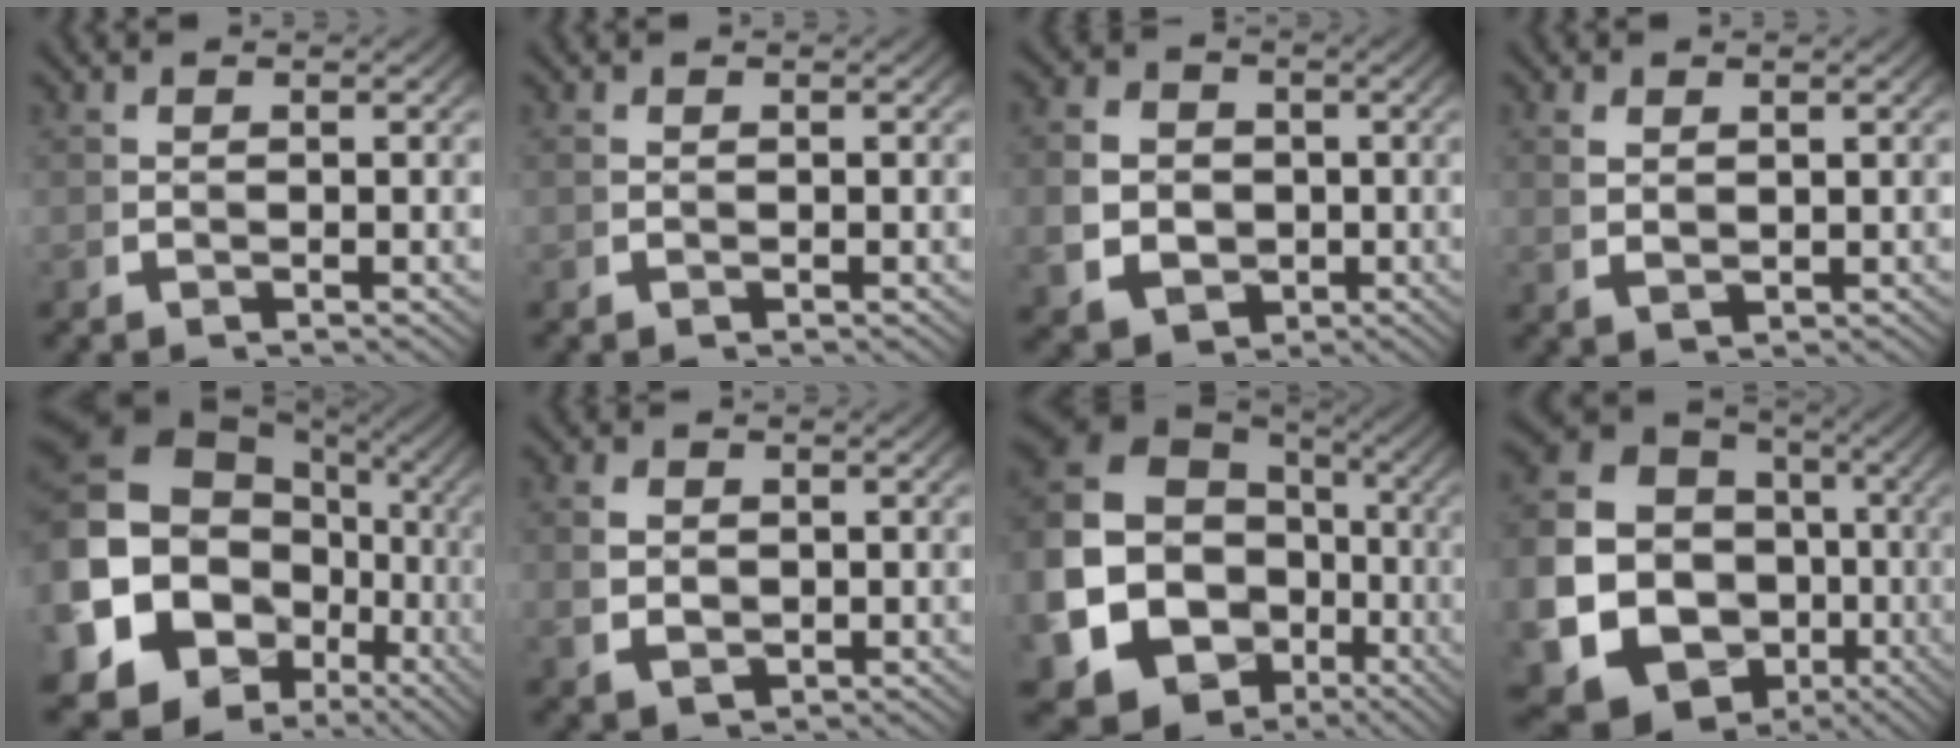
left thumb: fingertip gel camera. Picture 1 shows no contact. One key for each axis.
{"total": 0.0}
{"total": 6.9, "fx": -1.2, "fy": 5.9, "fz": 3.5, "tx": -0.066, "ty": -0.024, "tz": -0.014}
{"total": 1.1, "fx": 0.8, "fy": 0.4, "fz": 0.7, "tx": -0.009, "ty": 0.005, "tz": 0.022}
{"total": 16.4, "fx": -2.2, "fy": 12.5, "fz": 10.4, "tx": -0.212, "ty": -0.069, "tz": -0.013}
{"total": 3.2, "fx": -0.2, "fy": 2.6, "fz": 1.9, "tx": -0.032, "ty": -0.009, "tz": 0.005}
{"total": 16.4, "fx": -4.3, "fy": 13.4, "fz": 8.5, "tx": -0.209, "ty": -0.062, "tz": -0.057}
{"total": 18.4, "fx": -4.4, "fy": 15.3, "fz": 9.1, "tx": -0.251, "ty": -0.085, "tz": -0.057}